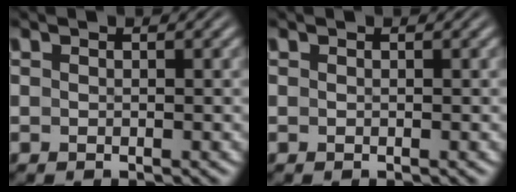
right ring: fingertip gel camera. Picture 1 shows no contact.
{"total": 0.0}